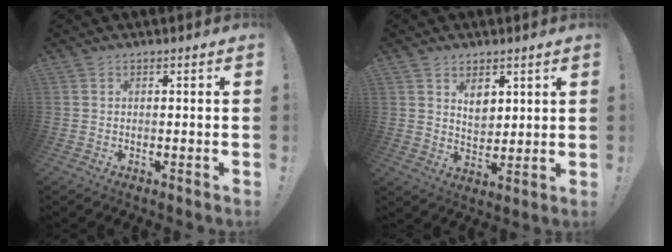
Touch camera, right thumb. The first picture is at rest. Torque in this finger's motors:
{"motor_torque": [-0.50, 0.44, 0.14, 0.12, 0.00]}